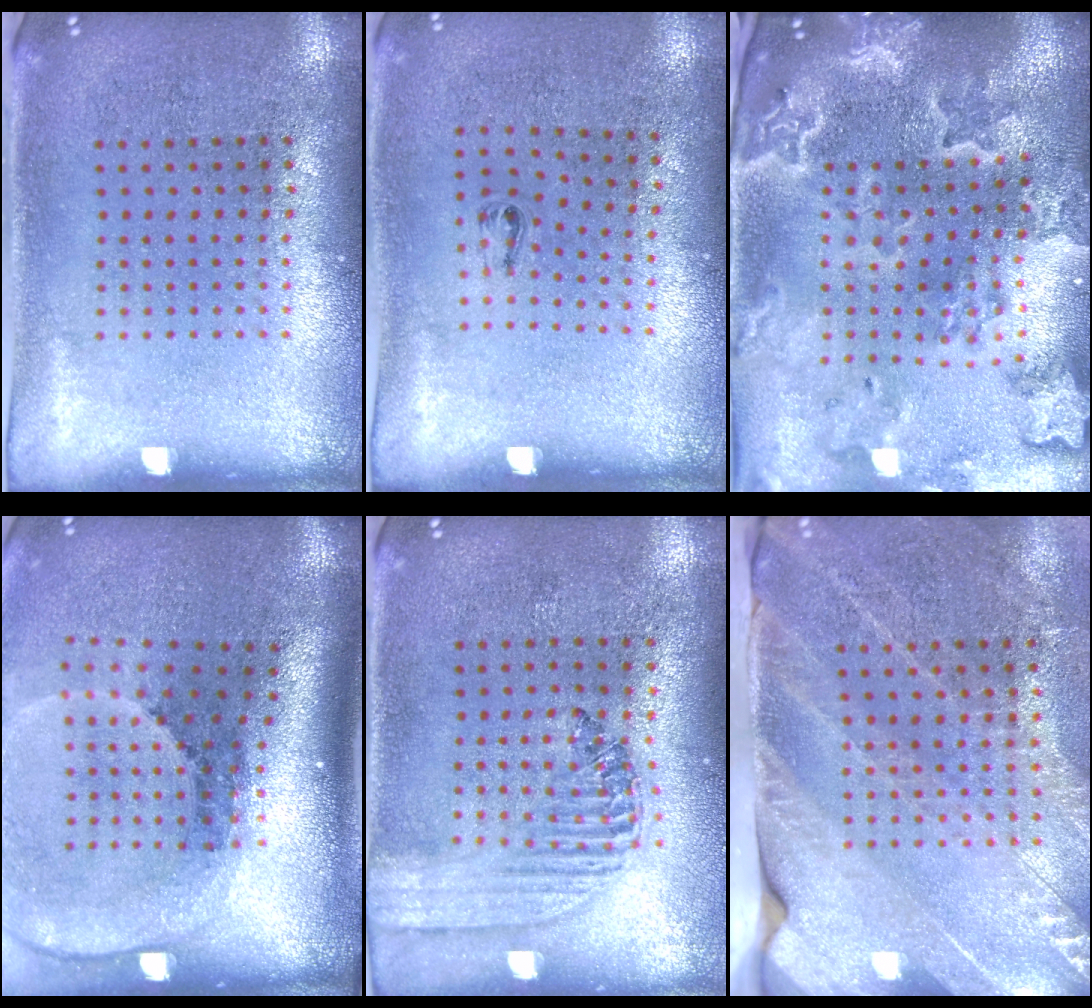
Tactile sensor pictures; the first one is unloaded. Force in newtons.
{"total": 0.5, "press": 0.2, "slide": 0.5}
{"total": 3.3, "press": 3.0, "slide": 1.3}
{"total": 2.8, "press": 1.9, "slide": 2.1}
{"total": 1.5, "press": 1.4, "slide": 0.6}
{"total": 3.4, "press": 2.9, "slide": 1.8}